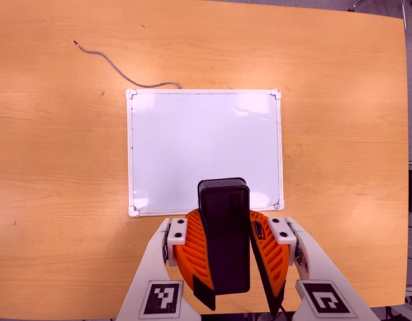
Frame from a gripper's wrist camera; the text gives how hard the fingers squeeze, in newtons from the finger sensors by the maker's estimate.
{"total": 10.5, "left": 10.7, "right": 10.4}